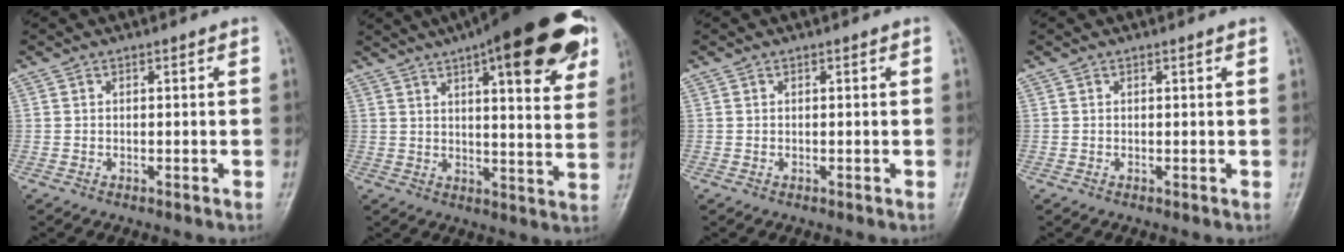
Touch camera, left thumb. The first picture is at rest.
{"total": 23.4, "force": [12.3, 6.8, 18.8], "torque": [-0.235, -0.018, 0.163]}
{"total": 0.0}
{"total": 0.6, "force": [0.5, -0.1, 0.3], "torque": [-0.013, -0.003, 0.009]}